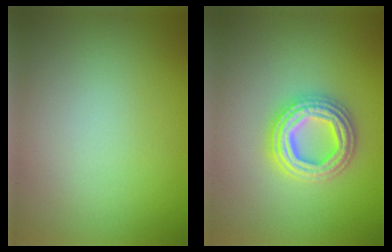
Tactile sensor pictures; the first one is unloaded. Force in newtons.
{"total": 4.7, "press": 4.6, "slide": 0.7}